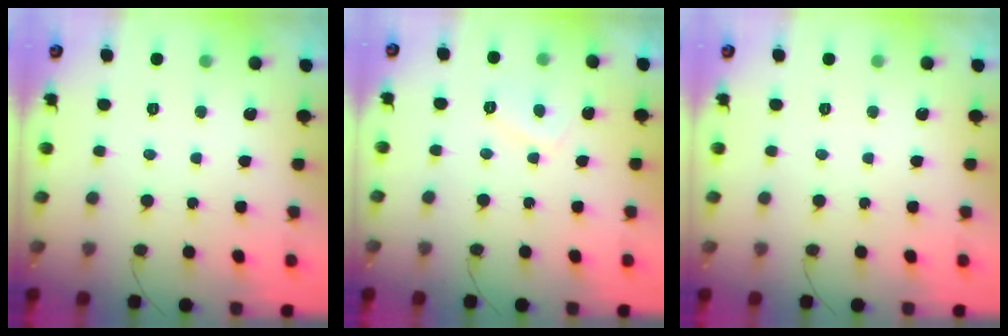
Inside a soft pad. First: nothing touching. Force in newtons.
{"total": 2.9, "press": 2.8, "slide": 0.9}
{"total": 0.0}